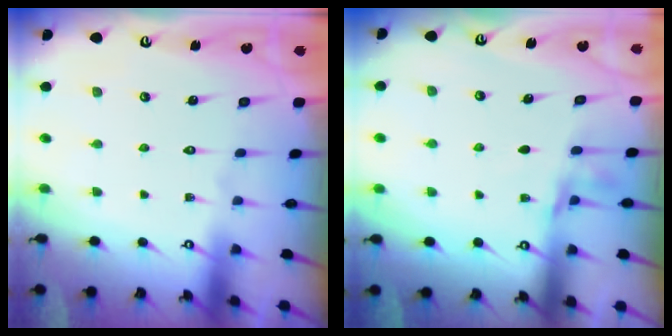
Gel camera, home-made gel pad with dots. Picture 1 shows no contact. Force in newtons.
{"total": 5.3, "press": 5.2, "slide": 1.2}